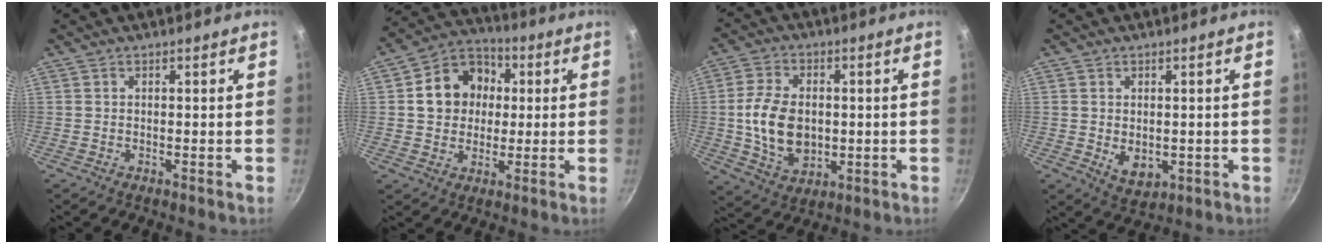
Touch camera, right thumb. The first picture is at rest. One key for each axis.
{"total": 12.5, "fx": 1.8, "fy": 10.6, "fz": 6.4, "tx": -0.071, "ty": 0.021, "tz": 0.019}
{"total": 12.6, "fx": -0.1, "fy": 8.6, "fz": 9.1, "tx": -0.154, "ty": -0.002, "tz": 0.004}
{"total": 5.2, "fx": -0.3, "fy": 3.7, "fz": 3.7, "tx": -0.051, "ty": -0.013, "tz": 0.006}